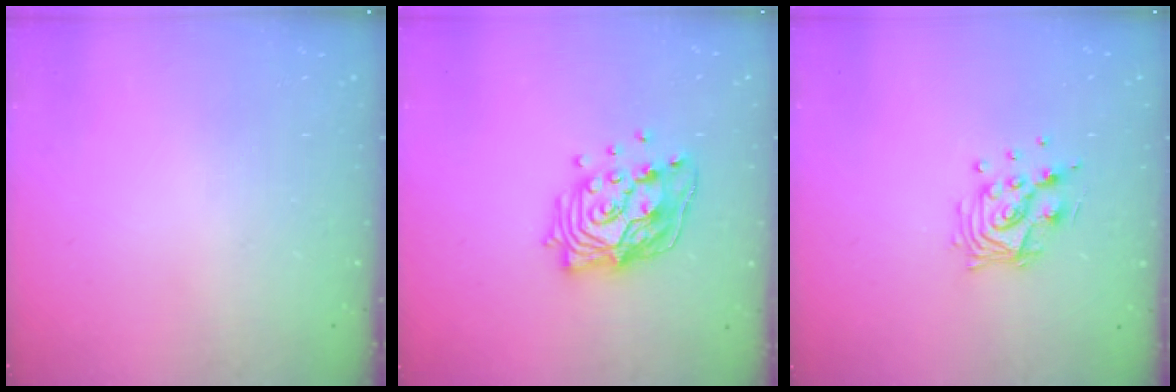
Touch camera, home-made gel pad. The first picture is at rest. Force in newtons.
{"total": 16.5, "press": 16.1, "slide": 3.6}
{"total": 10.9, "press": 10.8, "slide": 0.9}